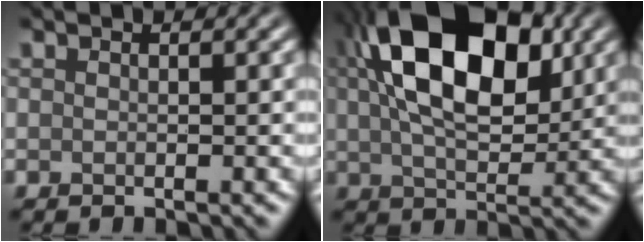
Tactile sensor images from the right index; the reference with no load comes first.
{"total": 14.2, "force": [4.6, 7.7, 11.0], "torque": [-0.168, 0.023, 0.065]}